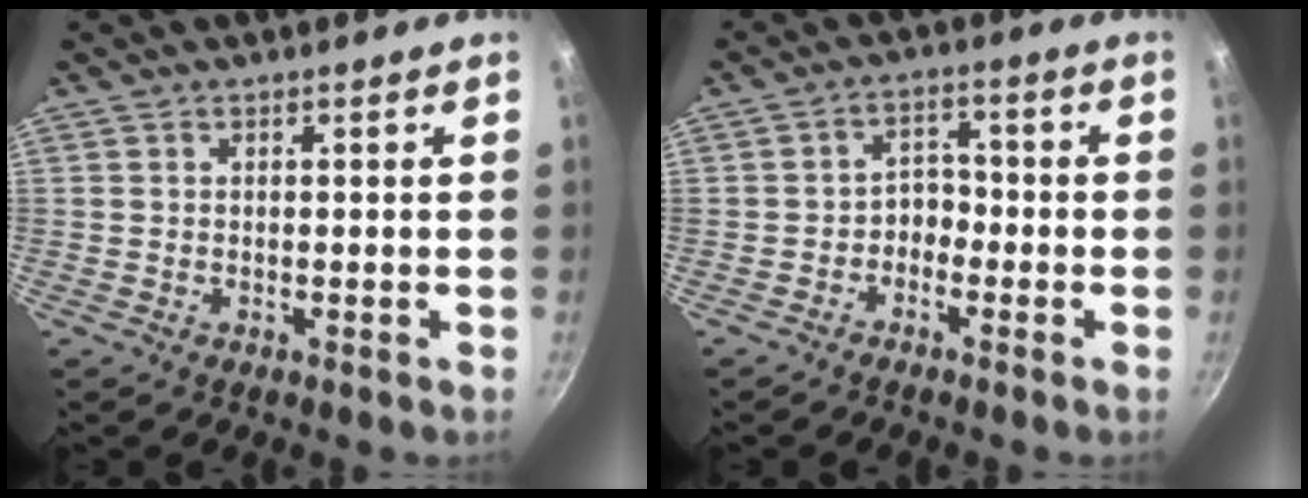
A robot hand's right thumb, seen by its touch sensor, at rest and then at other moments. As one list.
[{"total": 3.6, "force": [-1.9, 2.6, 1.7], "torque": [-0.004, 0.028, -0.036]}]